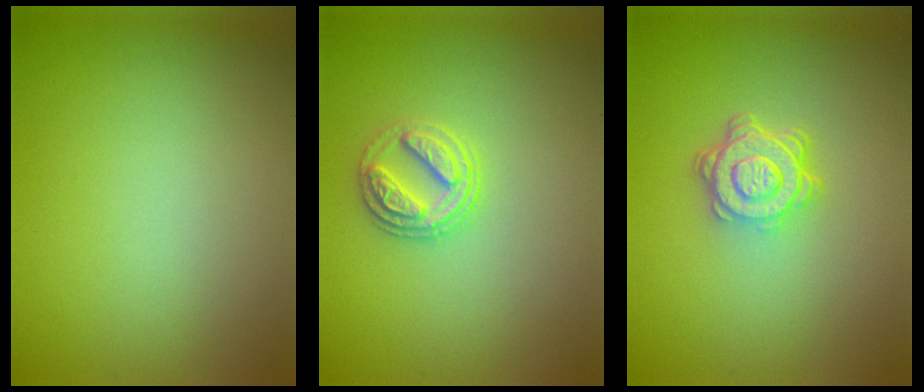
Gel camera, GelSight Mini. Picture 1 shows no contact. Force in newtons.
{"total": 2.7, "press": 2.6, "slide": 0.9}
{"total": 4.8, "press": 3.4, "slide": 3.4}